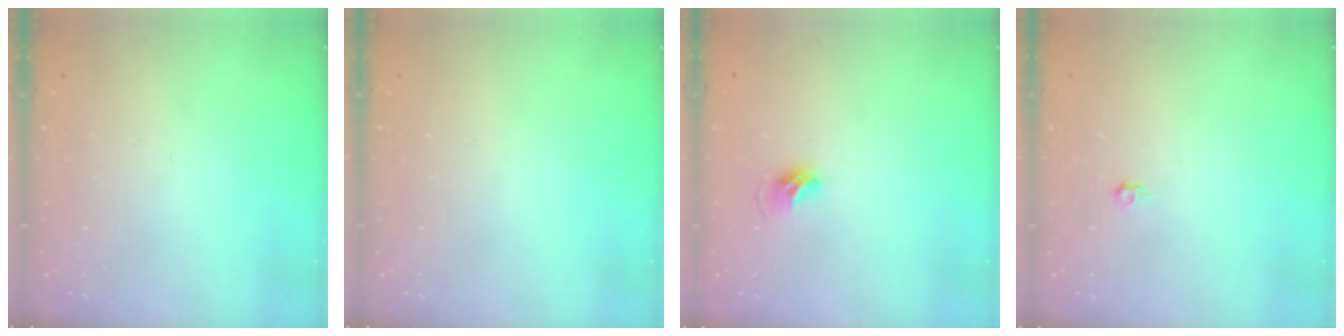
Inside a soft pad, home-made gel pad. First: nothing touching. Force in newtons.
{"total": 0.0}
{"total": 6.2, "press": 6.1, "slide": 1.2}
{"total": 4.0, "press": 3.9, "slide": 0.7}